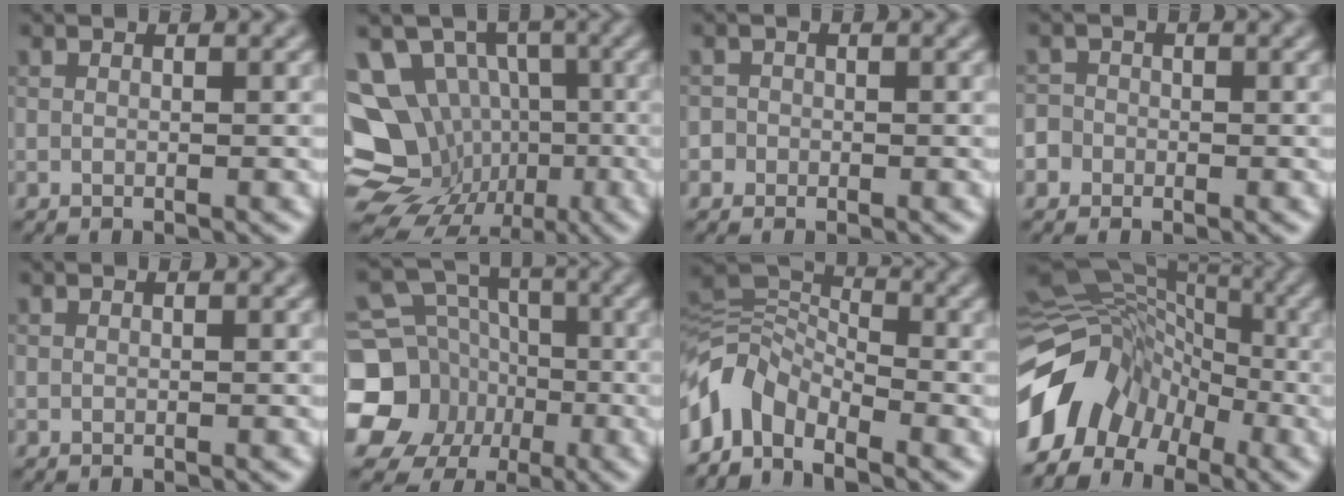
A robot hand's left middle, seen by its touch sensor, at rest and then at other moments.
{"total": 14.2, "force": [-3.8, 12.2, 6.1], "torque": [-0.110, -0.015, -0.071]}
{"total": 1.2, "force": [-0.4, 1.1, 0.1], "torque": [0.004, 0.004, -0.011]}
{"total": 2.8, "force": [-1.3, 2.5, 0.5], "torque": [0.012, 0.008, -0.041]}
{"total": 0.0}
{"total": 13.7, "force": [-4.3, 12.3, 4.5], "torque": [-0.115, -0.018, -0.086]}
{"total": 5.7, "force": [-3.5, 3.4, 2.9], "torque": [-0.051, 0.003, -0.081]}
{"total": 10.1, "force": [-4.7, 7.3, 5.2], "torque": [-0.100, 0.007, -0.098]}